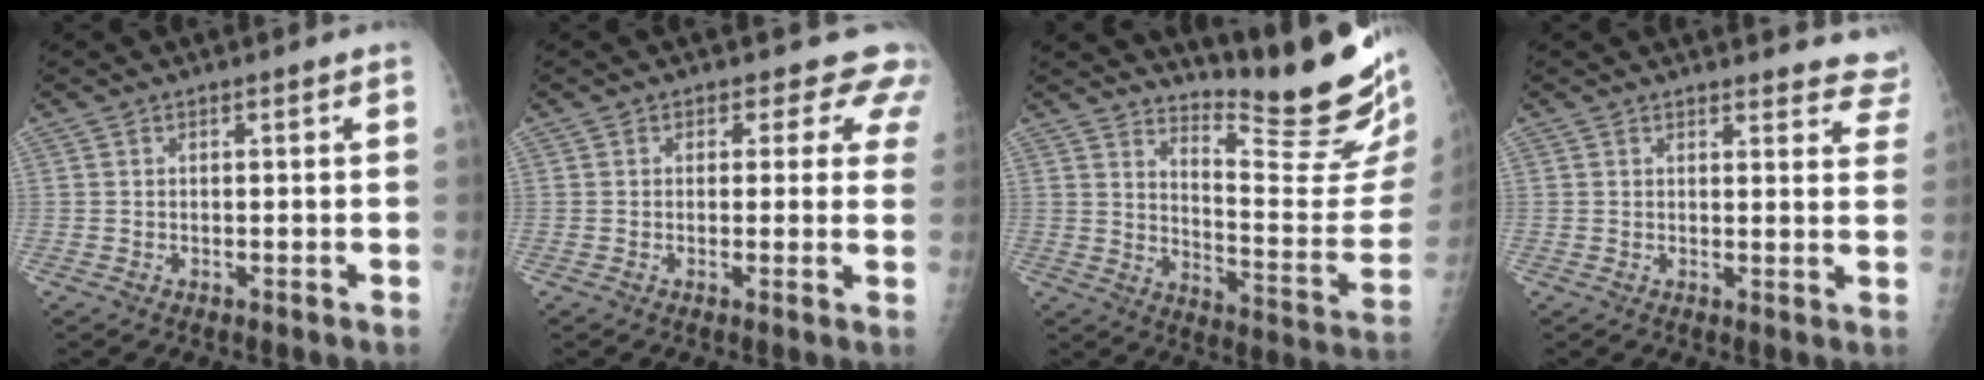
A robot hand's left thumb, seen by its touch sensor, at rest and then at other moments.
{"total": 6.2, "force": [4.8, 3.8, 1.1], "torque": [0.033, -0.018, 0.030]}
{"total": 21.2, "force": [17.7, 2.5, 11.4], "torque": [-0.139, -0.177, 0.245]}
{"total": 9.7, "force": [9.2, 2.6, 1.2], "torque": [0.035, -0.053, 0.071]}